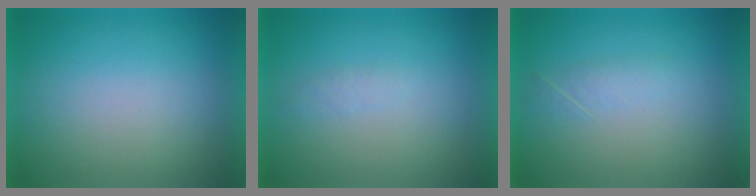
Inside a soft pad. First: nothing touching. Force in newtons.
{"total": 1.2}
{"total": 1.7}